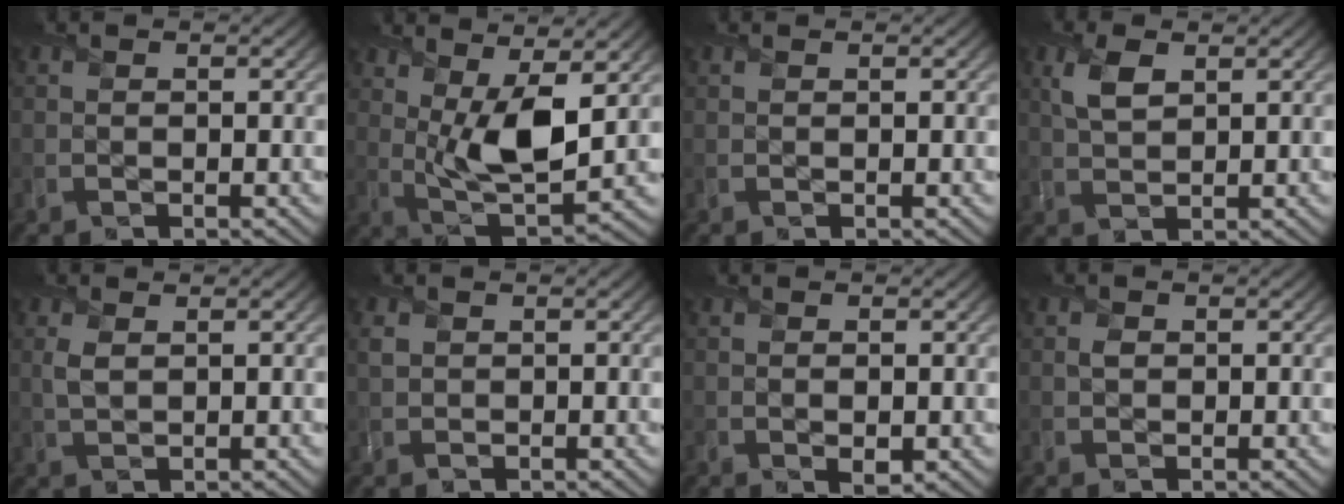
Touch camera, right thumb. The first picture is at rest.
{"total": 9.7, "force": [2.8, 4.0, 8.4], "torque": [-0.165, -0.009, 0.057]}
{"total": 0.0}
{"total": 3.8, "force": [1.8, 1.8, 2.8], "torque": [-0.071, 0.004, 0.036]}
{"total": 2.0, "force": [0.8, 1.0, 1.6], "torque": [-0.045, 0.001, 0.016]}
{"total": 1.0, "force": [0.6, 0.8, 0.4], "torque": [-0.012, 0.002, 0.011]}
{"total": 1.3, "force": [0.0, 0.5, 1.2], "torque": [-0.023, -0.006, 0.004]}
{"total": 0.9, "force": [0.2, 0.8, 0.3], "torque": [-0.008, -0.002, 0.006]}